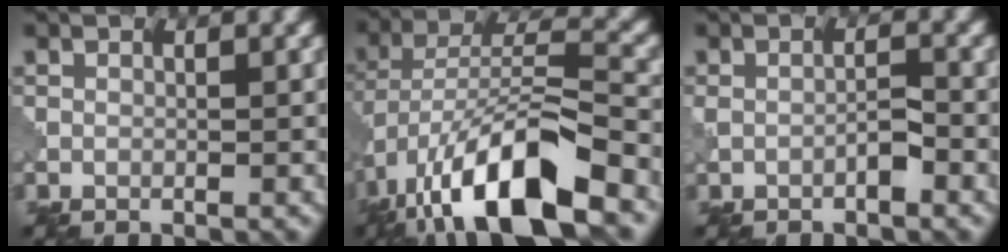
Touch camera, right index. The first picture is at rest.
{"total": 12.8, "force": [-7.7, 3.7, 9.5], "torque": [-0.181, 0.007, -0.139]}
{"total": 1.4, "force": [-0.8, 0.2, 1.1], "torque": [-0.027, 0.007, -0.012]}